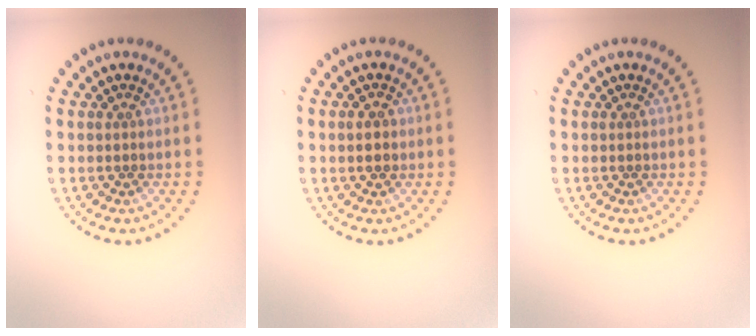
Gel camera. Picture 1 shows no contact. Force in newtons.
{"total": 2.0, "press": 2.0, "slide": 0.1}
{"total": 0.0}